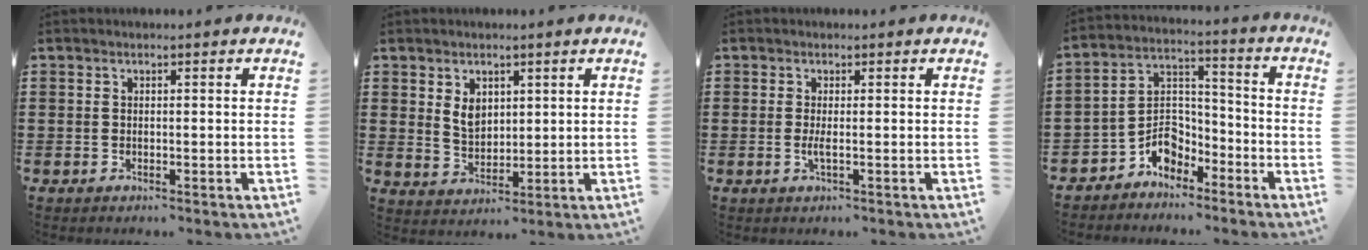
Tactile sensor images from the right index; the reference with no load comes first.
{"total": 4.0, "force": [1.7, 2.8, 2.3], "torque": [-0.045, 0.006, 0.029]}
{"total": 1.6, "force": [-0.2, 0.1, 1.6], "torque": [-0.030, -0.003, -0.004]}
{"total": 6.1, "force": [-4.3, 3.9, 1.9], "torque": [-0.046, 0.009, -0.088]}